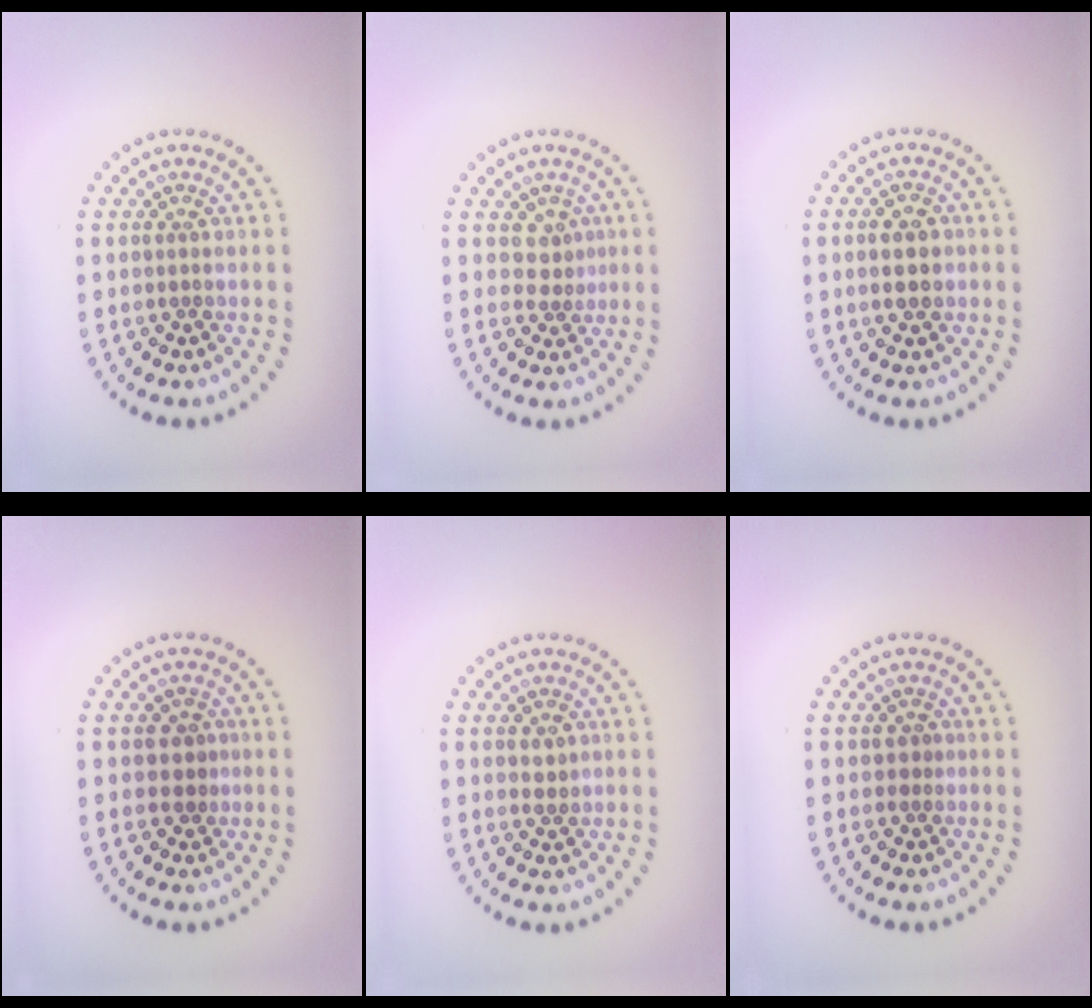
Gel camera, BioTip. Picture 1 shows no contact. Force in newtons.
{"total": 1.8, "press": 1.1, "slide": 1.4}
{"total": 2.4, "press": 2.4, "slide": 0.2}
{"total": 1.3, "press": 1.0, "slide": 0.8}
{"total": 1.1, "press": 1.0, "slide": 0.4}
{"total": 0.6, "press": 0.3, "slide": 0.5}